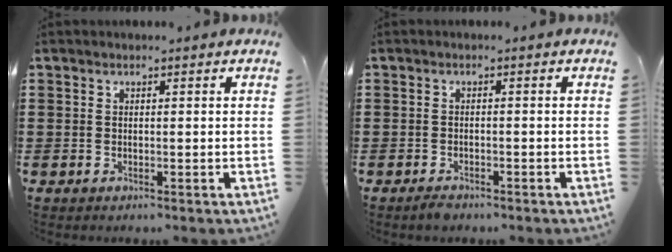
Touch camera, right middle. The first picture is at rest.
{"total": 0.8, "force": [-0.8, 0.2, 0.2], "torque": [-0.007, -0.003, -0.015]}